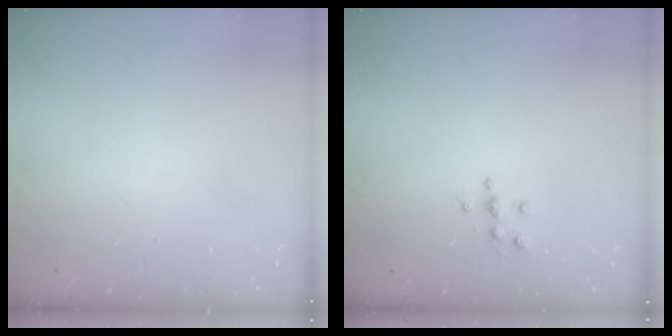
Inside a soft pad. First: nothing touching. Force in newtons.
{"total": 4.3, "press": 4.3, "slide": 0.6}